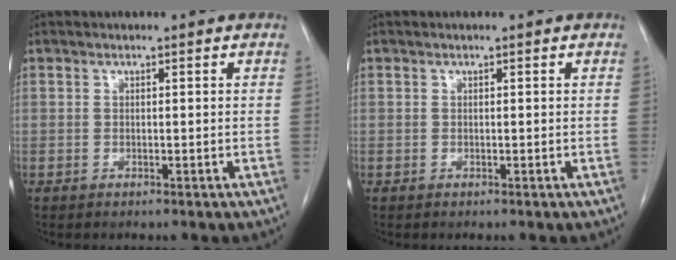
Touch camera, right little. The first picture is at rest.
{"total": 0.0}